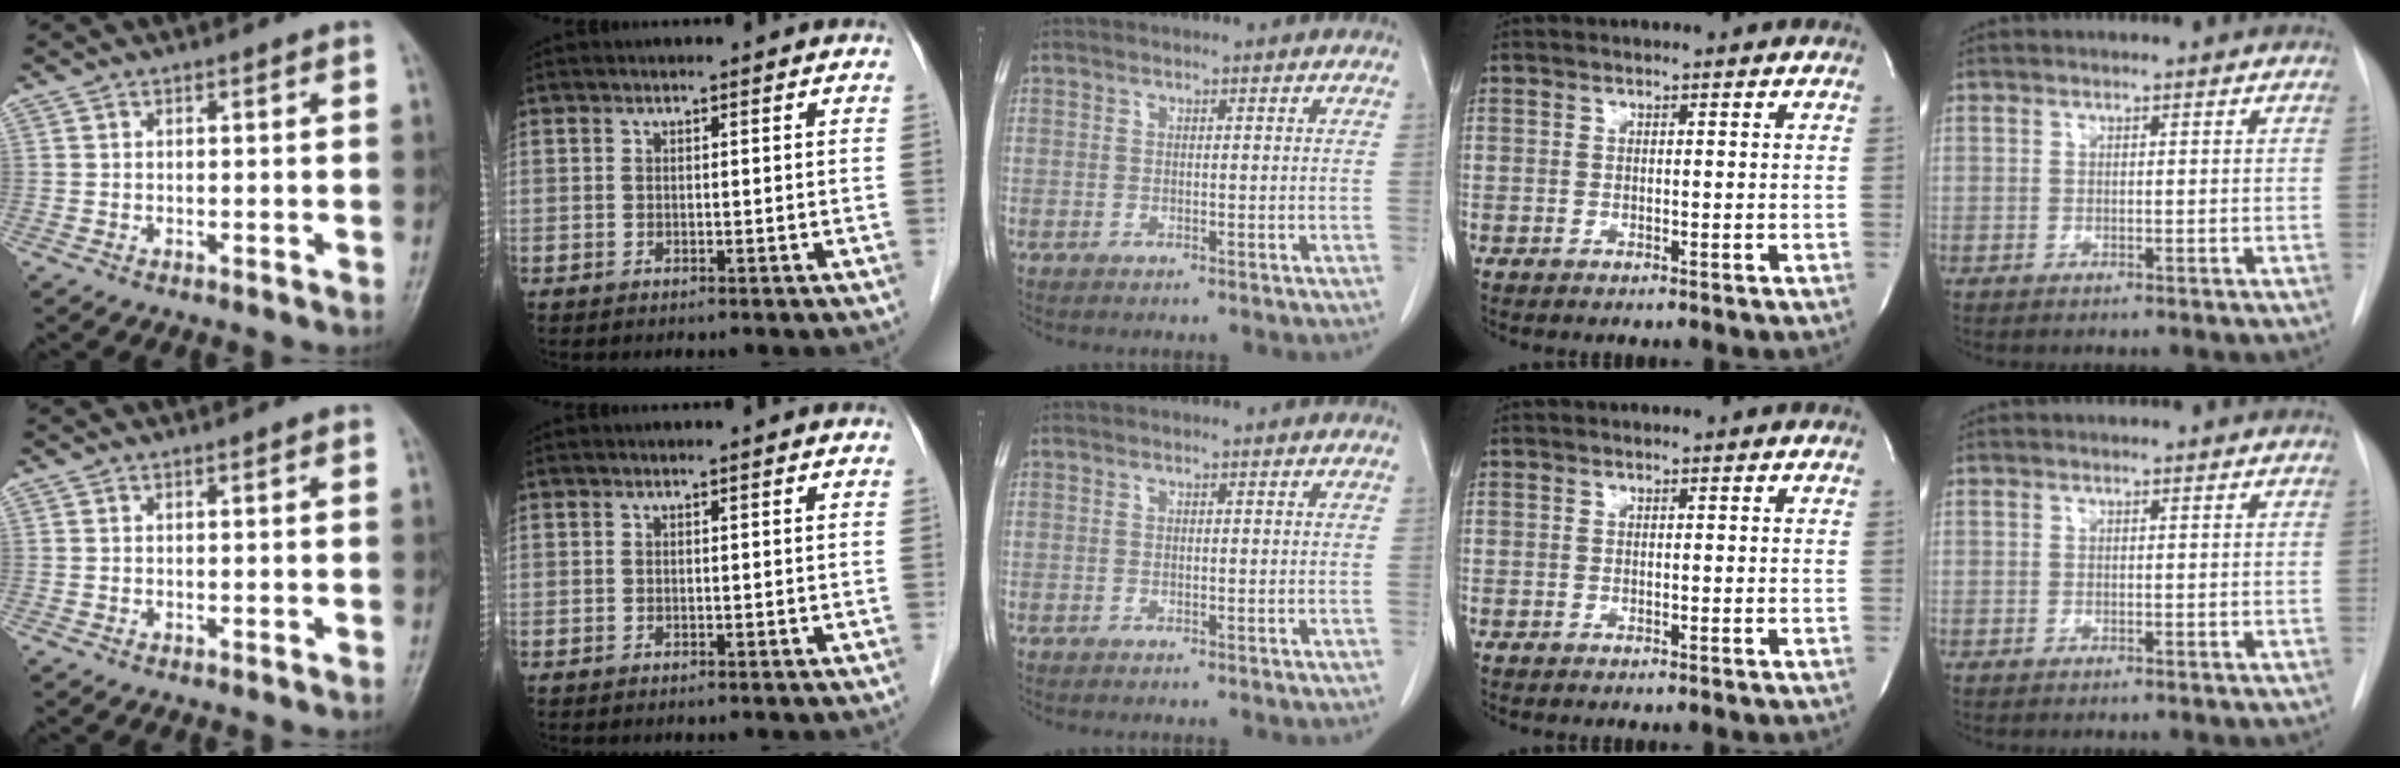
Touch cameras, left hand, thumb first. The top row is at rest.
{}